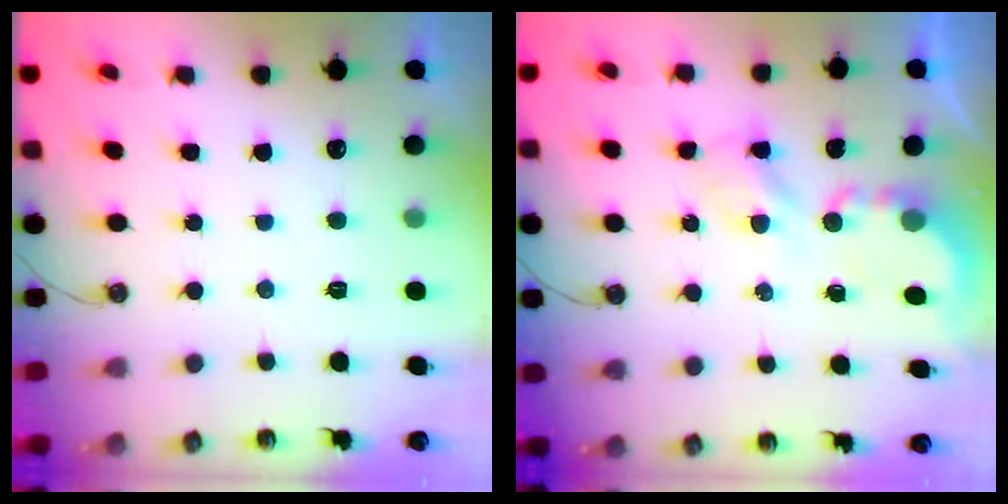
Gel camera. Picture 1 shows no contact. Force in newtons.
{"total": 4.4, "press": 4.3, "slide": 0.2}